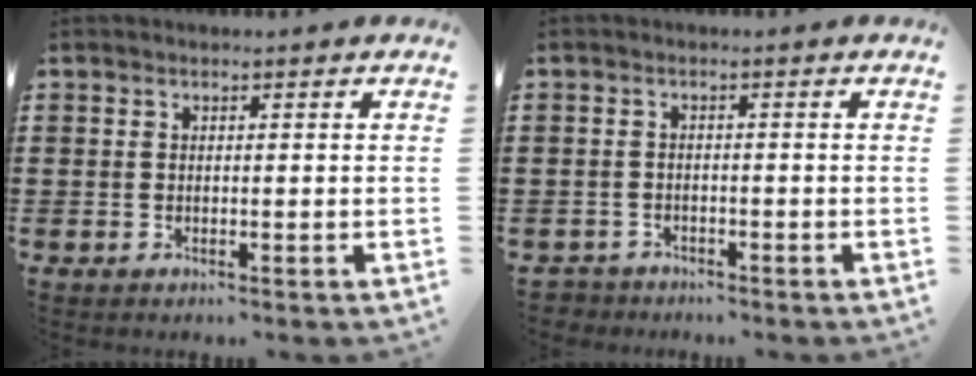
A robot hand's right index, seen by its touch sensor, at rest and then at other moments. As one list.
[{"total": 1.7, "force": [-1.7, 0.4, -0.3], "torque": [-0.001, 0.003, -0.039]}]